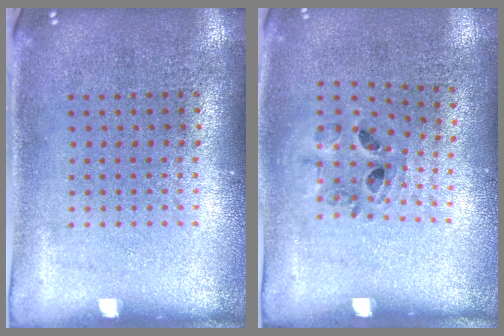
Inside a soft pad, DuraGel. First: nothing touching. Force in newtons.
{"total": 0.8, "press": 0.8, "slide": 0.3}